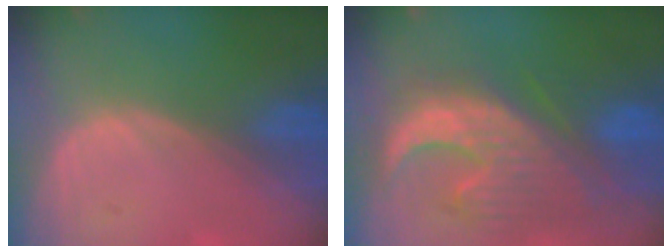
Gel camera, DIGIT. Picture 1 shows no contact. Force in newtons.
{"total": 12.2, "press": 11.2, "slide": 4.9}